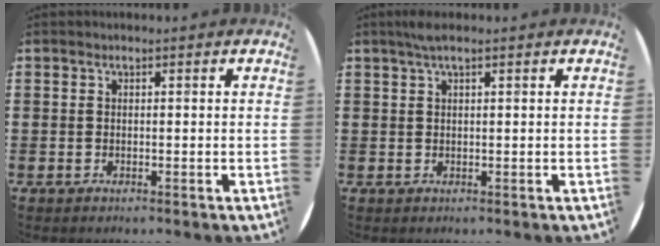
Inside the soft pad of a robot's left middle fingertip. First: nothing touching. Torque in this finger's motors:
{"motor_torque": [0.78, -0.71, 0.34, 0.10]}